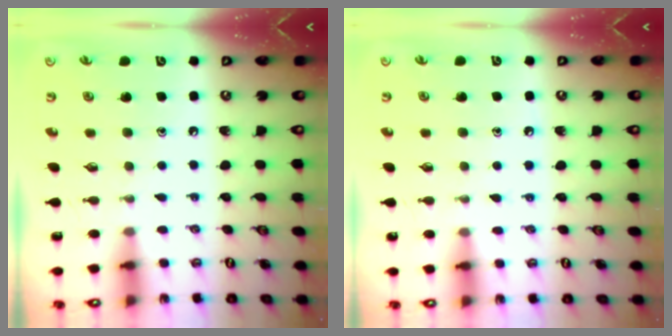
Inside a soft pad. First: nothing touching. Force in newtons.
{"total": 6.5, "press": 6.5, "slide": 0.7}